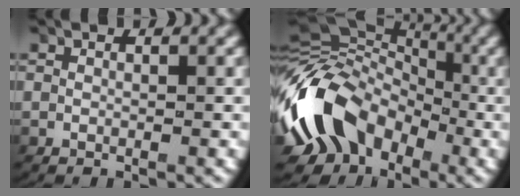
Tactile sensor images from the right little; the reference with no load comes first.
{"total": 12.1, "force": [-1.9, 9.6, 7.1], "torque": [-0.154, -0.023, -0.028]}